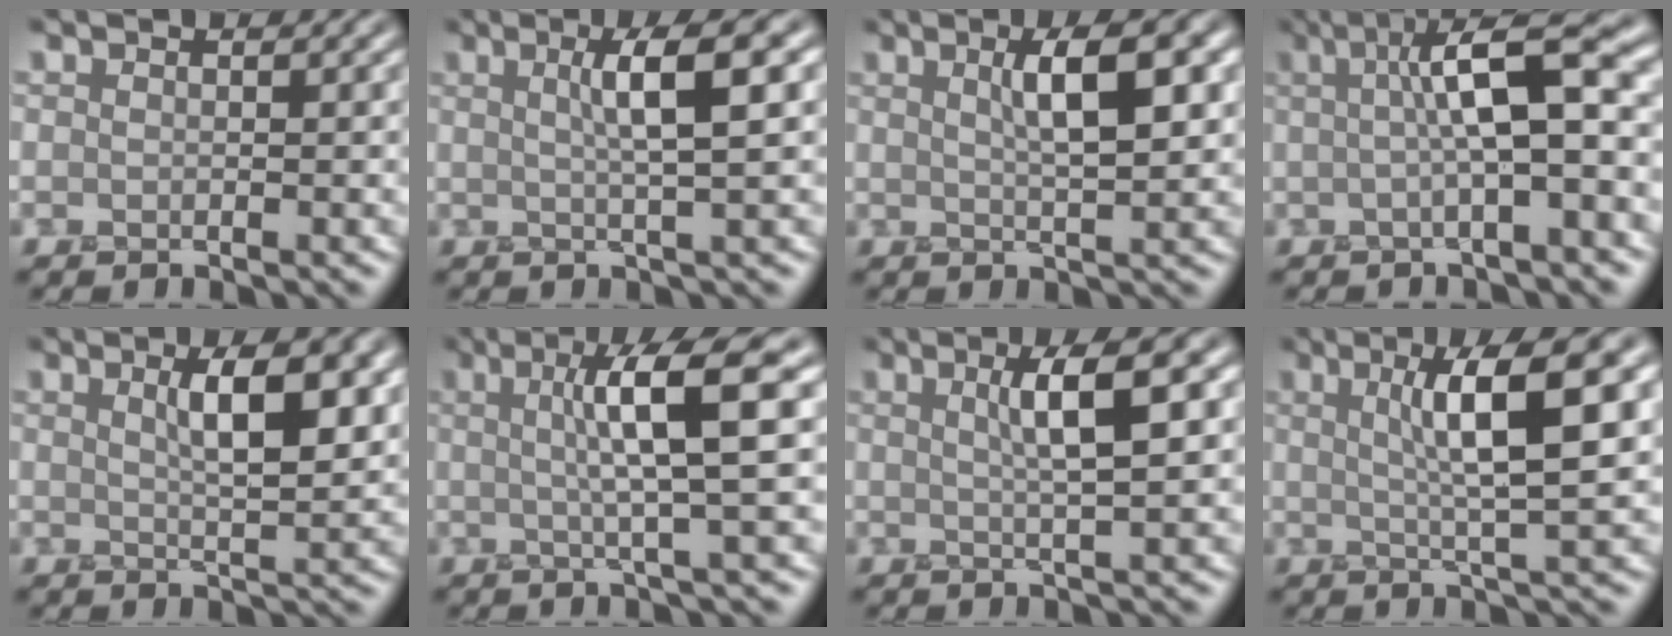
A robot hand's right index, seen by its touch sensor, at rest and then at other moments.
{"total": 4.7, "force": [1.4, 0.8, 4.5], "torque": [-0.060, 0.013, 0.016]}
{"total": 5.0, "force": [1.7, 1.1, 4.5], "torque": [-0.059, 0.013, 0.023]}
{"total": 7.2, "force": [1.0, 1.4, 7.0], "torque": [-0.099, 0.020, 0.007]}
{"total": 5.1, "force": [1.8, 1.3, 4.5], "torque": [-0.058, 0.008, 0.027]}
{"total": 7.0, "force": [1.6, 0.9, 6.8], "torque": [-0.101, 0.016, 0.025]}
{"total": 4.8, "force": [1.5, 0.9, 4.5], "torque": [-0.060, 0.012, 0.019]}
{"total": 7.5, "force": [2.2, 1.2, 7.0], "torque": [-0.096, 0.017, 0.031]}